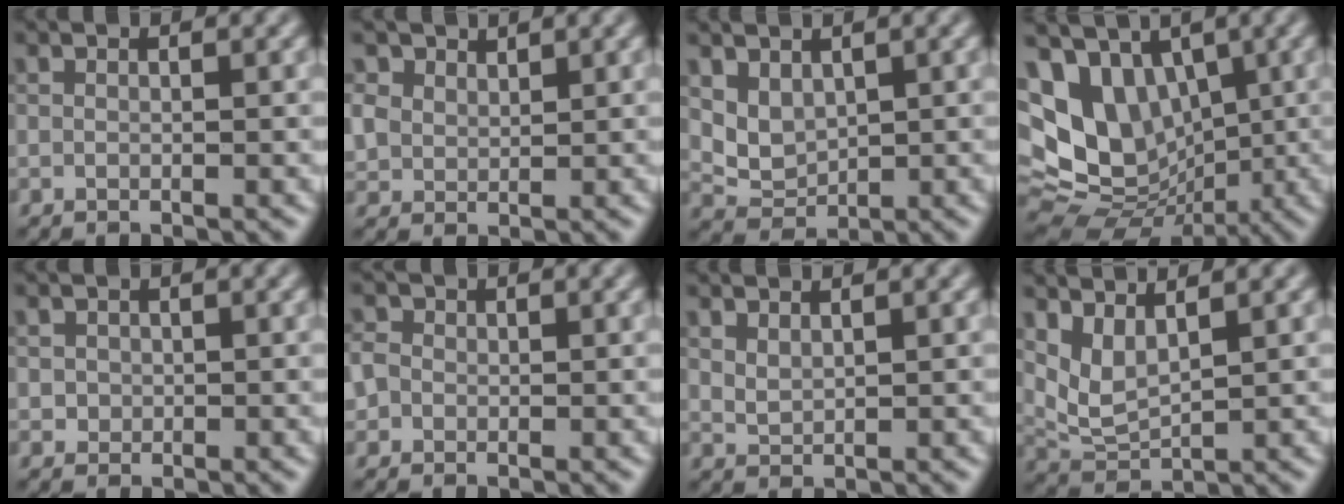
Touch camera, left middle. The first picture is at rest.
{"total": 3.2, "force": [2.2, 2.1, 0.9], "torque": [-0.038, -0.006, 0.054]}
{"total": 2.4, "force": [1.2, 1.8, 1.2], "torque": [-0.027, -0.007, 0.029]}
{"total": 9.7, "force": [1.9, 7.4, 6.0], "torque": [-0.117, -0.009, 0.036]}
{"total": 1.0, "force": [0.1, 0.9, 0.2], "torque": [0.006, -0.004, 0.004]}
{"total": 2.2, "force": [0.1, 2.0, 0.8], "torque": [-0.011, 0.011, -0.006]}
{"total": 1.3, "force": [1.1, 0.5, 0.5], "torque": [-0.018, -0.002, 0.026]}
{"total": 3.0, "force": [1.8, 1.2, 2.0], "torque": [-0.053, -0.008, 0.046]}